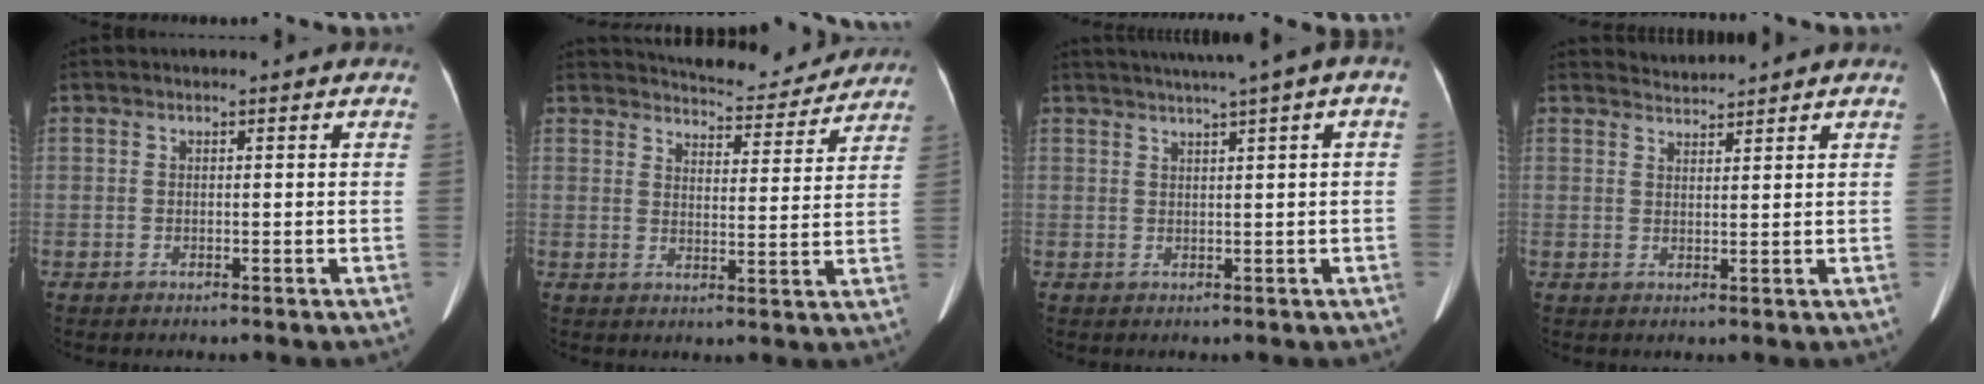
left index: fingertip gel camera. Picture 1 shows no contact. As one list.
[{"total": 11.3, "force": [10.8, 2.4, 2.0], "torque": [-0.020, -0.005, 0.136]}, {"total": 7.0, "force": [4.0, 0.0, 5.7], "torque": [-0.084, 0.037, 0.059]}, {"total": 2.3, "force": [2.2, -0.5, -0.6], "torque": [0.000, 0.008, 0.049]}]